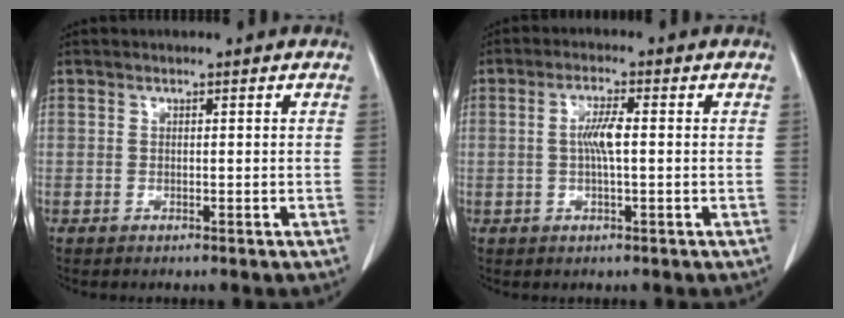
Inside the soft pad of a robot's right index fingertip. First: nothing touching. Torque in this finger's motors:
{"motor_torque": [0.90, -0.18, 0.37, 0.05]}